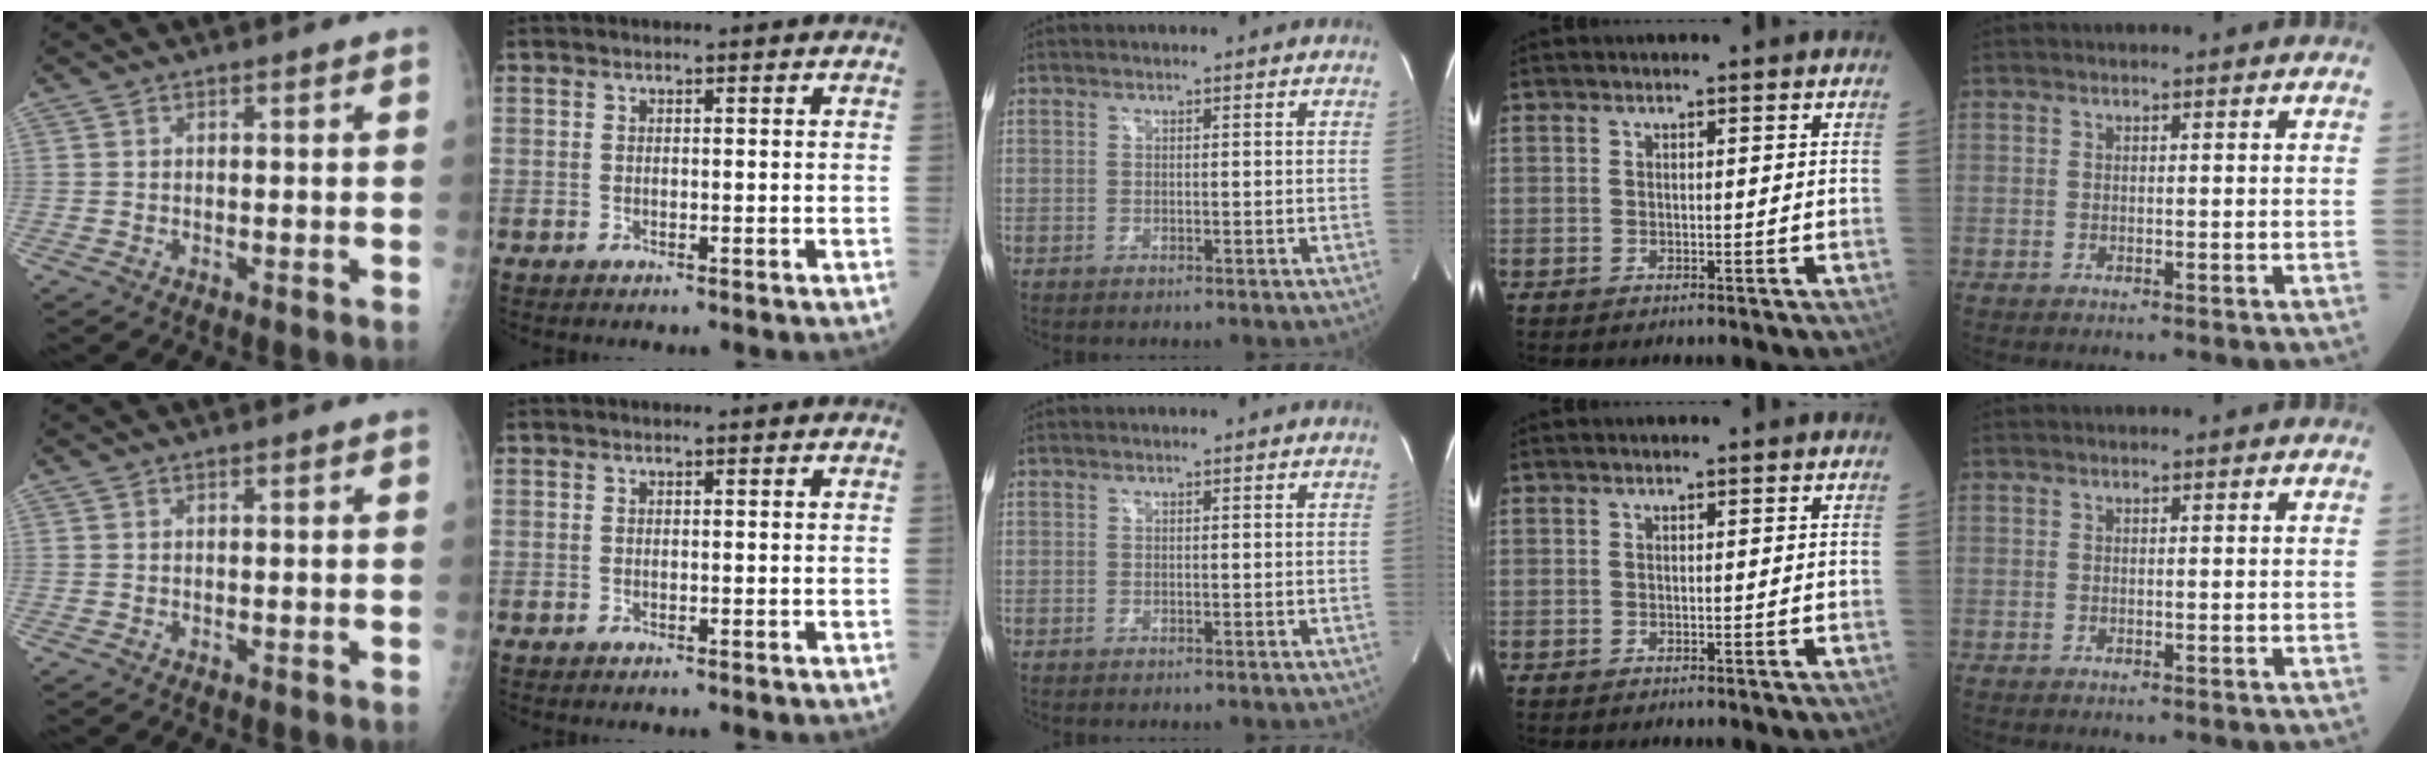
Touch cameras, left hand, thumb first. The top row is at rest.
{}